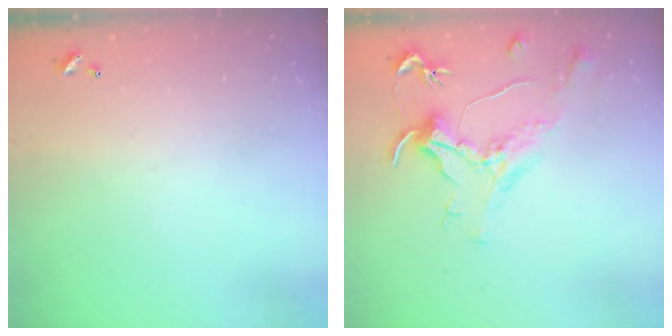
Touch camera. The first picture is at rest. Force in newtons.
{"total": 1.5, "press": 1.2, "slide": 1.0}